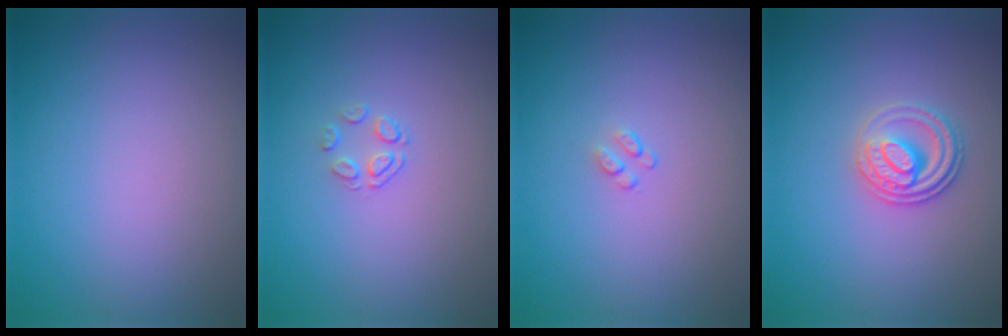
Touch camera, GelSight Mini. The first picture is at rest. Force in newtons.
{"total": 1.4, "press": 0.6, "slide": 1.2}
{"total": 0.6, "press": 0.4, "slide": 0.5}
{"total": 2.8, "press": 2.6, "slide": 1.0}